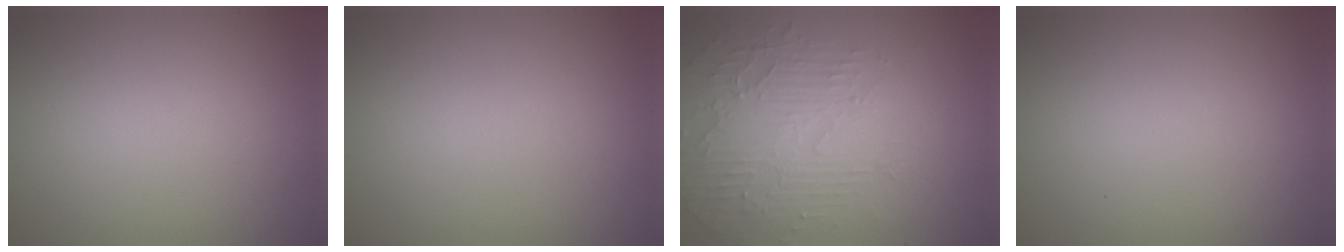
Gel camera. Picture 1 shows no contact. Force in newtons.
{"total": 0.0}
{"total": 5.3, "press": 3.4, "slide": 4.0}
{"total": 0.0}